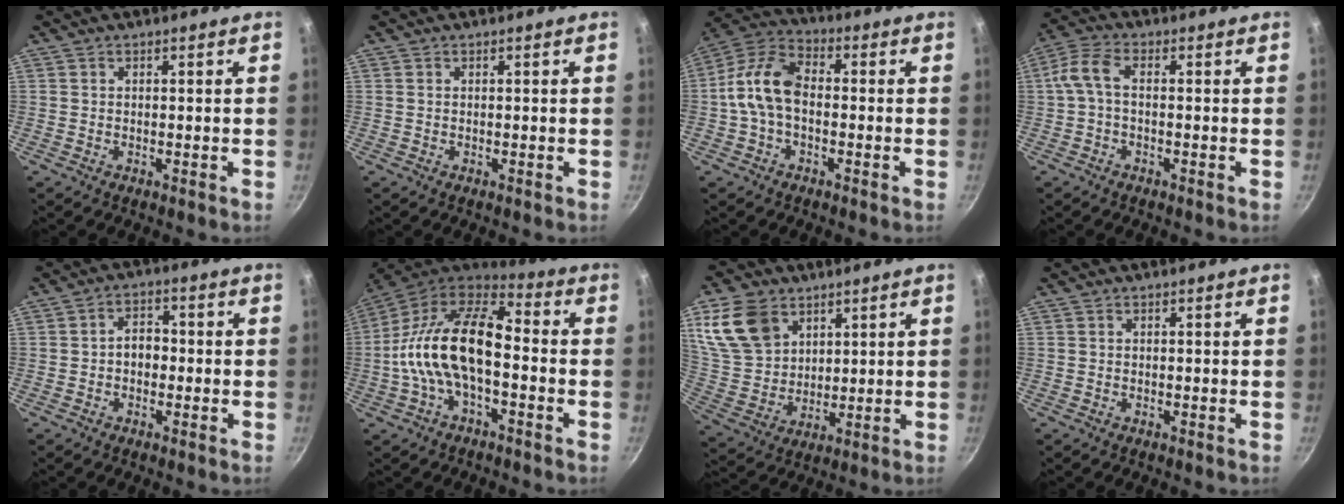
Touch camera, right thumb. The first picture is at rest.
{"total": 0.0}
{"total": 10.8, "force": [-1.0, 6.6, 8.5], "torque": [-0.157, 0.040, -0.038]}
{"total": 5.4, "force": [-0.3, 2.6, 4.6], "torque": [-0.116, 0.021, -0.020]}
{"total": 3.9, "force": [-0.7, 2.9, 2.6], "torque": [-0.017, 0.015, -0.016]}
{"total": 18.5, "force": [-2.6, 9.3, 15.7], "torque": [-0.280, 0.048, -0.063]}
{"total": 14.4, "force": [7.0, 10.2, 7.2], "torque": [-0.125, -0.020, 0.151]}
{"total": 0.0}